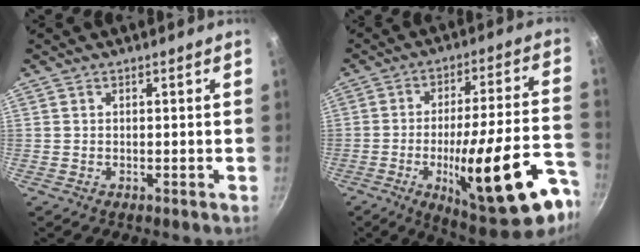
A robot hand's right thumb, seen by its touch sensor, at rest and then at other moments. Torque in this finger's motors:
{"motor_torque": [2.61, 2.39, 1.97, -0.80, 0.45]}